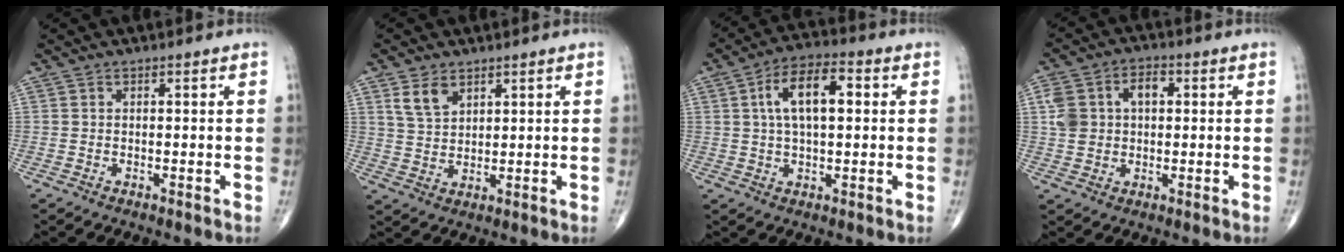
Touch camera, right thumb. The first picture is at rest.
{"total": 5.1, "force": [2.9, 3.0, 2.8], "torque": [-0.043, -0.014, 0.063]}
{"total": 10.9, "force": [2.3, 5.2, 9.4], "torque": [-0.158, 0.018, 0.034]}
{"total": 9.1, "force": [1.7, 6.4, 6.2], "torque": [-0.102, 0.019, 0.032]}